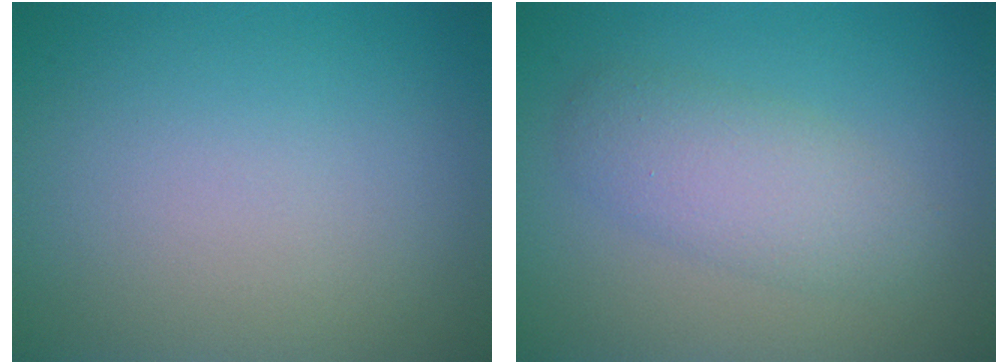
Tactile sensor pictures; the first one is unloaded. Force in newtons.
{"total": 3.4, "press": 3.4, "slide": 0.2}